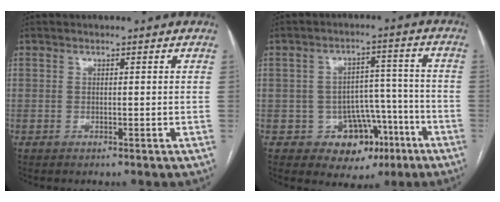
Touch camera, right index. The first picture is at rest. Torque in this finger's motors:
{"motor_torque": [-0.01, -0.31, 0.06, -0.01]}